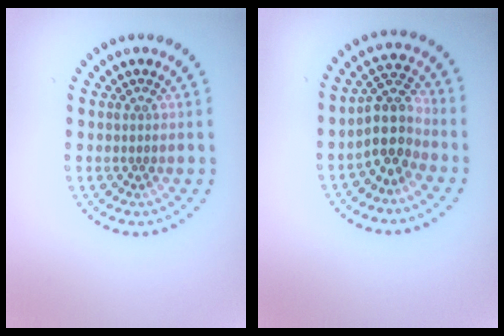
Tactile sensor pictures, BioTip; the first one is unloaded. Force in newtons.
{"total": 3.9, "press": 3.2, "slide": 2.1}